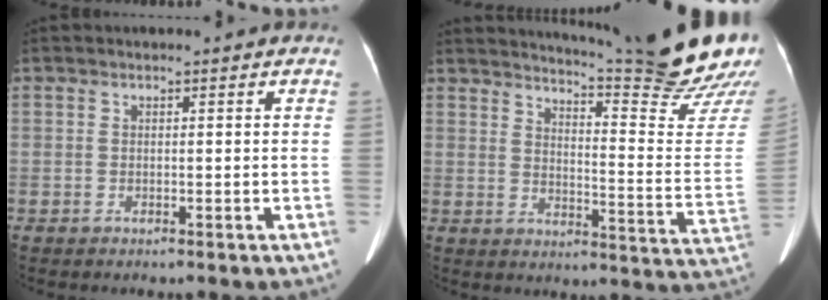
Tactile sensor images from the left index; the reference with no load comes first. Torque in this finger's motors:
{"motor_torque": [0.71, -1.43, 0.15, 0.04]}